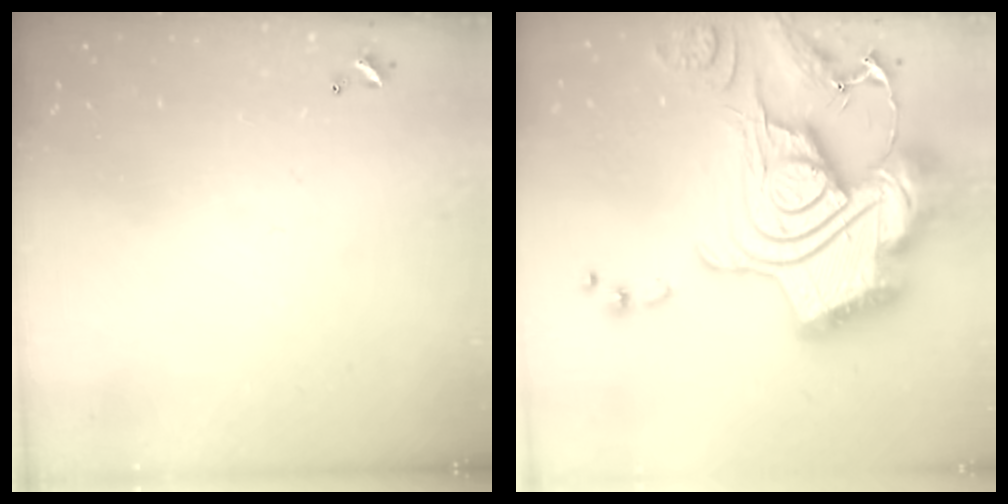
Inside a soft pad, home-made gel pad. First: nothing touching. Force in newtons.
{"total": 3.2, "press": 2.4, "slide": 2.2}